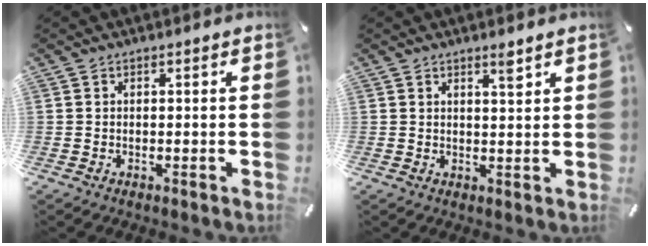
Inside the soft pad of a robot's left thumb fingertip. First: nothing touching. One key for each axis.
{"total": 2.7, "fx": 2.0, "fy": 0.4, "fz": 1.8, "tx": -0.032, "ty": -0.004, "tz": 0.033}